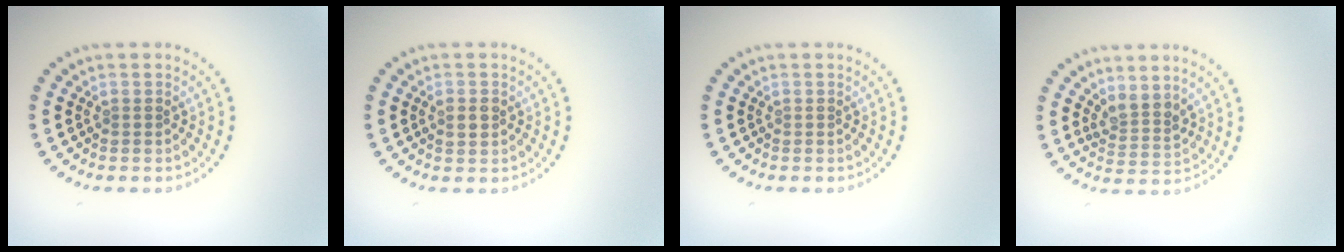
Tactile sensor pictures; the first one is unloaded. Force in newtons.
{"total": 1.2, "press": 1.2, "slide": 0.2}
{"total": 0.0}
{"total": 2.4, "press": 1.9, "slide": 1.5}